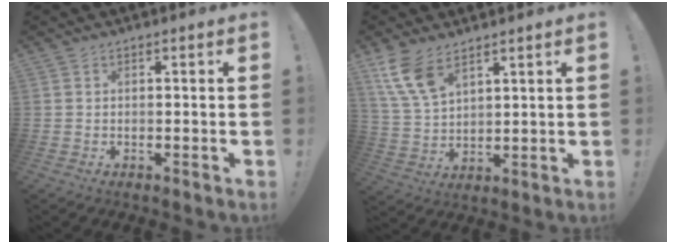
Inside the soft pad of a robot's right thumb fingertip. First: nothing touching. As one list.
[{"total": 9.8, "force": [6.5, 4.5, 5.8], "torque": [-0.122, -0.028, 0.126]}]